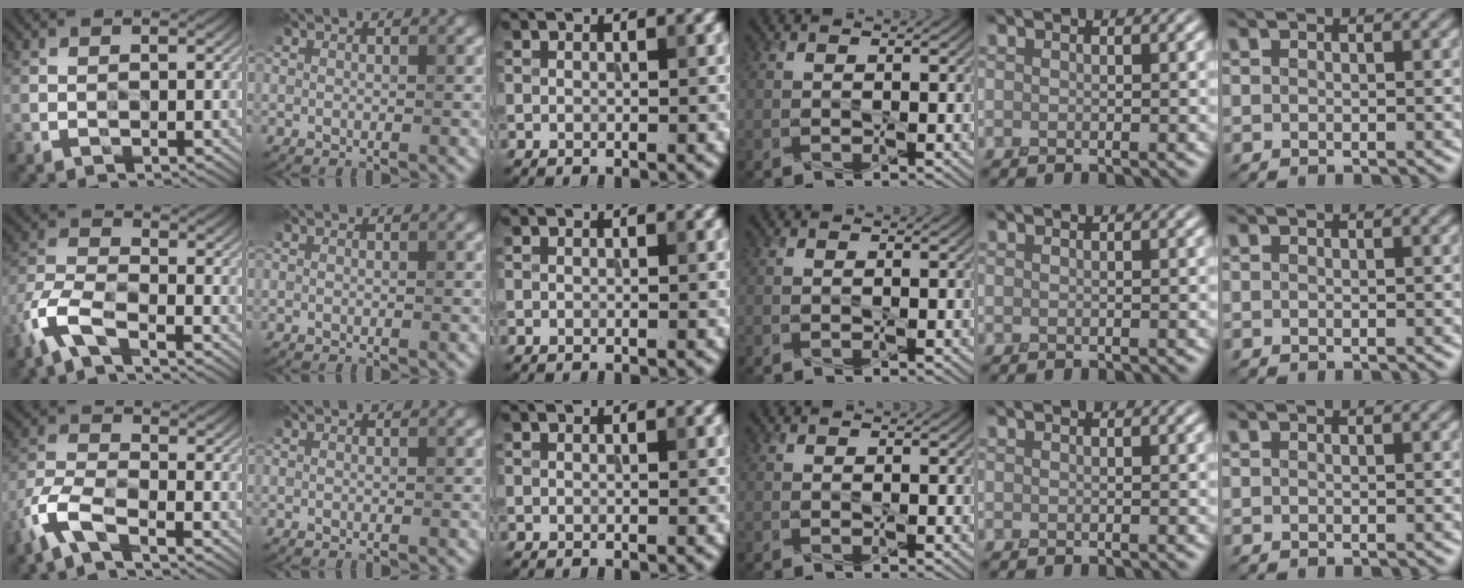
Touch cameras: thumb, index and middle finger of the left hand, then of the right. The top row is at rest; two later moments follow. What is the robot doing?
{"motion": "wipe", "object": "whiteboard"}